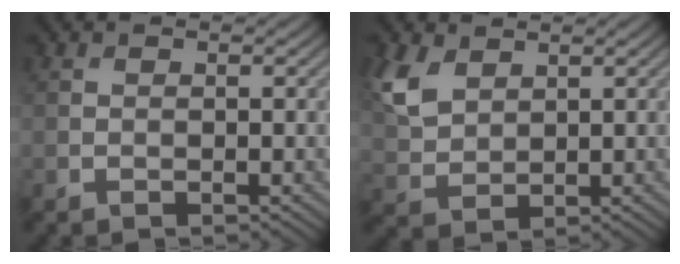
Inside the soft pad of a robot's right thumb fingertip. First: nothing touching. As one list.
[{"total": 6.2, "force": [3.2, 3.8, 3.7], "torque": [-0.110, 0.005, 0.069]}]